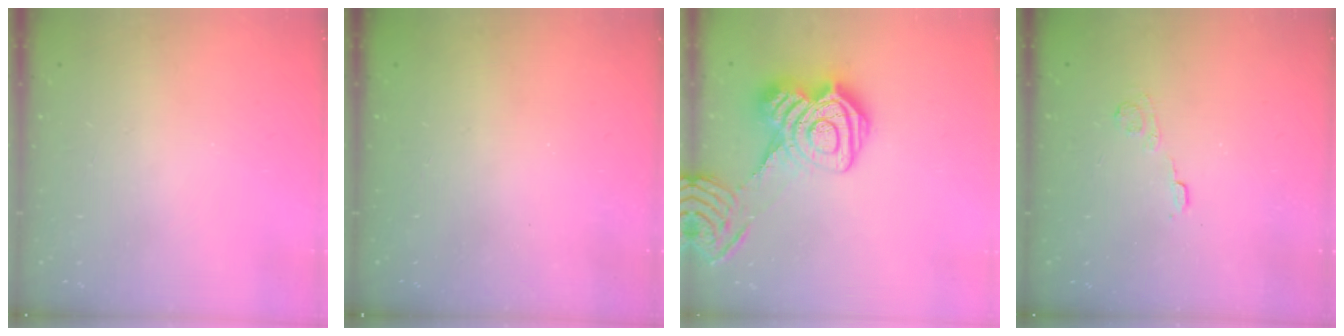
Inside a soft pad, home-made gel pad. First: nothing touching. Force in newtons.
{"total": 2.3, "press": 2.2, "slide": 0.8}
{"total": 16.9, "press": 16.8, "slide": 1.2}
{"total": 3.5, "press": 3.2, "slide": 1.4}